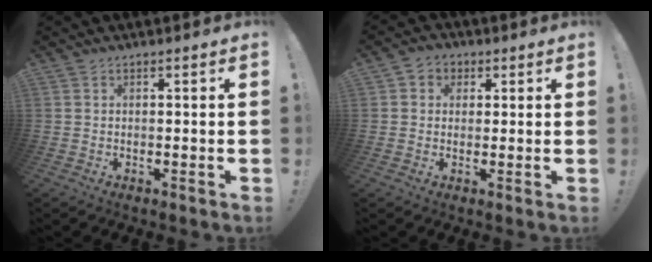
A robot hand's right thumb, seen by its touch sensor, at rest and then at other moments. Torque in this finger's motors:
{"motor_torque": [-0.12, 0.07, 0.22, 0.29, 0.00]}